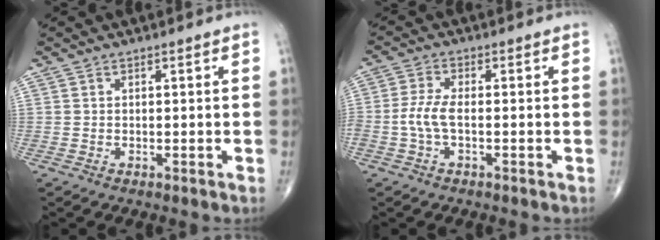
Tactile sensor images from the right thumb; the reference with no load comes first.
{"total": 4.4, "force": [-1.1, 1.7, 3.9], "torque": [-0.098, 0.009, -0.027]}